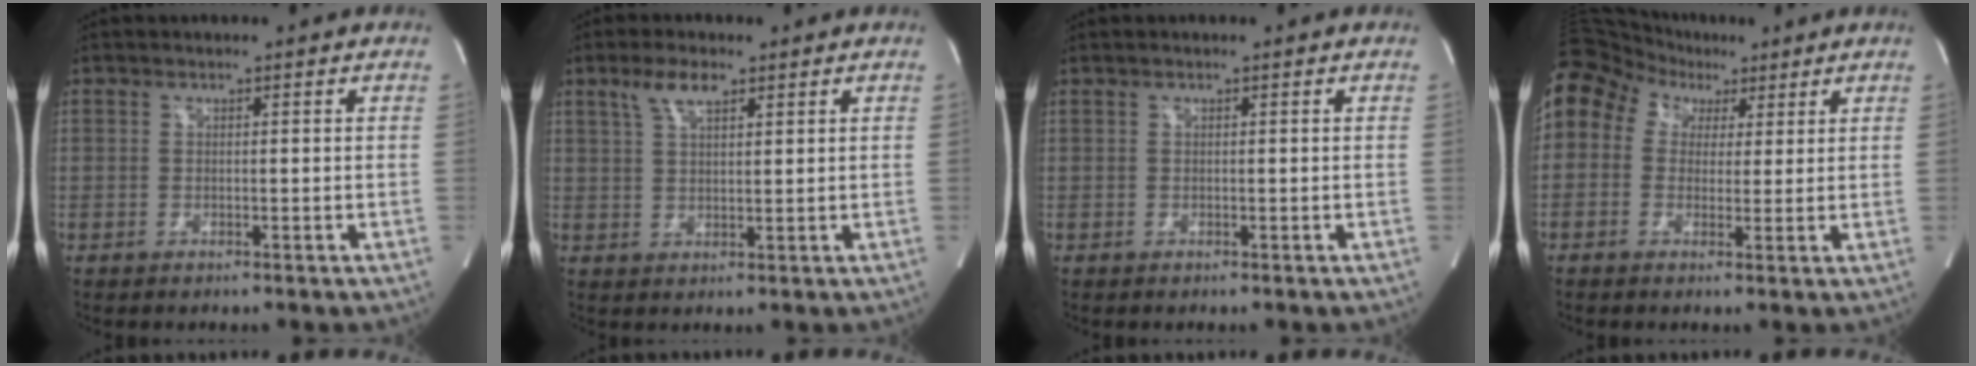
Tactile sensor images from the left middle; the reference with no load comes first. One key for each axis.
{"total": 4.5, "fx": 2.8, "fy": 1.4, "fz": 3.2, "tx": -0.071, "ty": 0.011, "tz": 0.057}
{"total": 0.0}
{"total": 14.0, "fx": 6.3, "fy": 11.1, "fz": 5.8, "tx": -0.152, "ty": 0.090, "tz": 0.118}